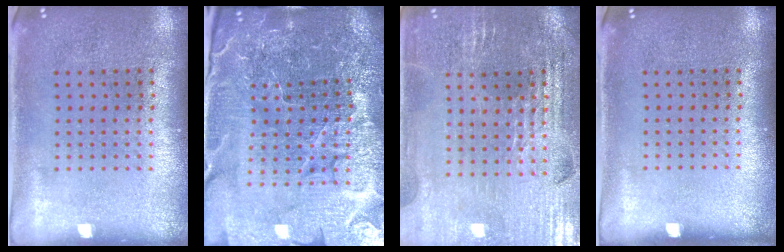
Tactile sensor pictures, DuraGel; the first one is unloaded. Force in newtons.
{"total": 5.8, "press": 5.3, "slide": 2.4}
{"total": 2.8, "press": 2.8, "slide": 0.5}
{"total": 0.0}